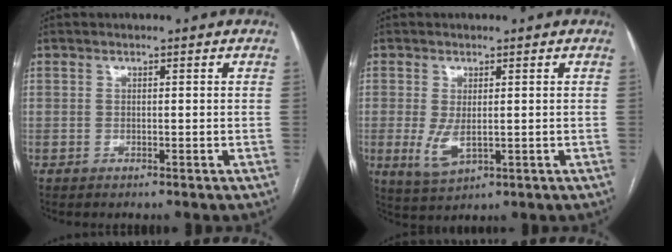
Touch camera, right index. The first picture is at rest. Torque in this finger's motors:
{"motor_torque": [1.17, -0.03, 0.47, 0.09]}